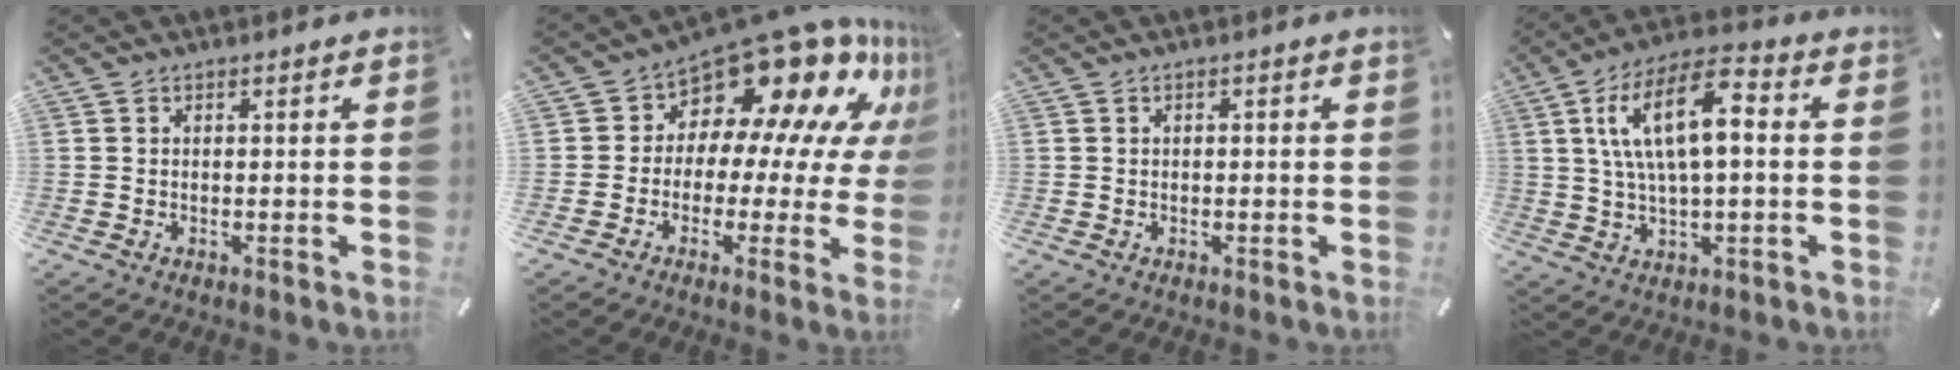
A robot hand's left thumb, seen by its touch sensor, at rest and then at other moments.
{"total": 15.5, "force": [11.8, 7.5, 6.9], "torque": [-0.104, -0.119, 0.198]}
{"total": 0.5, "force": [0.0, 0.1, 0.5], "torque": [-0.008, 0.000, 0.000]}
{"total": 14.0, "force": [2.9, 6.0, 12.3], "torque": [-0.245, 0.006, 0.048]}